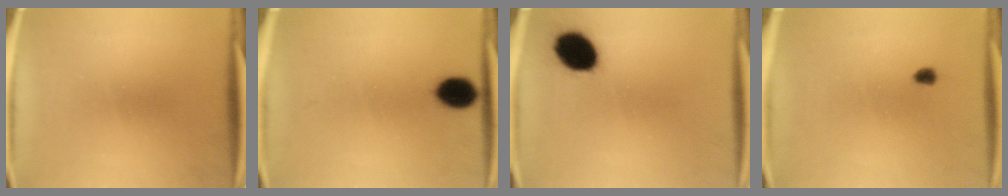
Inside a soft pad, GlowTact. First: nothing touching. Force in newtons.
{"total": 6.3}
{"total": 11.8}
{"total": 1.7}